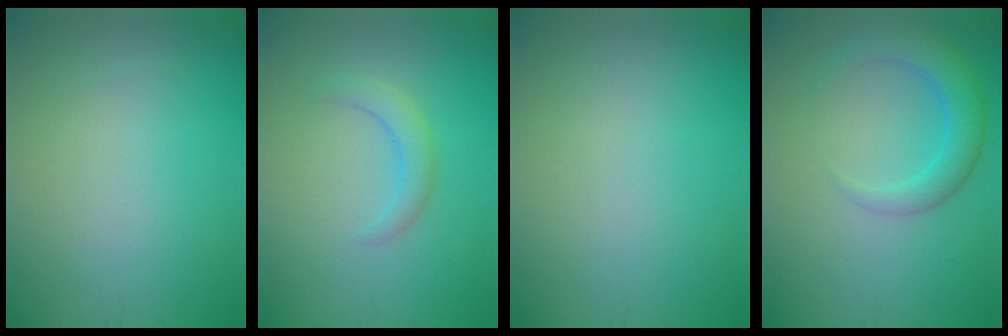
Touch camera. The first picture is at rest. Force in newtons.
{"total": 1.9, "press": 1.9, "slide": 0.3}
{"total": 0.0}
{"total": 3.5, "press": 3.5, "slide": 0.1}